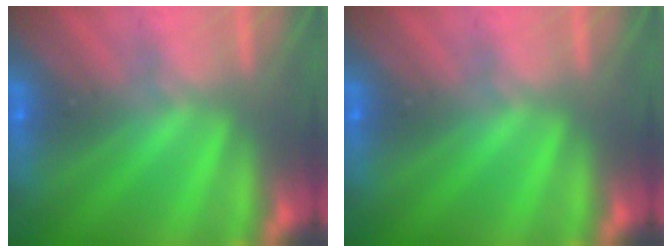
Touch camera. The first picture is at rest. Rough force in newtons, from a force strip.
{"total": 0.0}